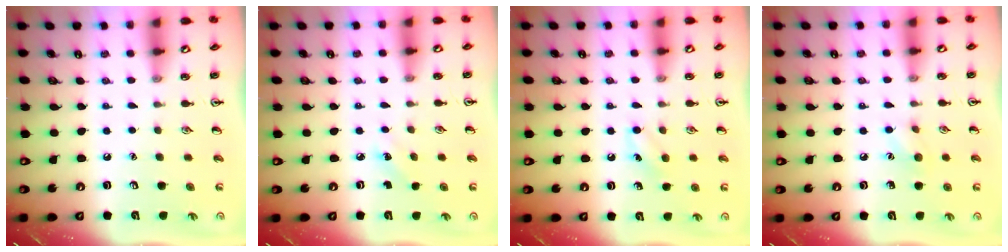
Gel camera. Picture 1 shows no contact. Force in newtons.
{"total": 2.5, "press": 2.3, "slide": 0.9}
{"total": 4.7, "press": 4.5, "slide": 1.5}
{"total": 7.1, "press": 6.9, "slide": 1.8}